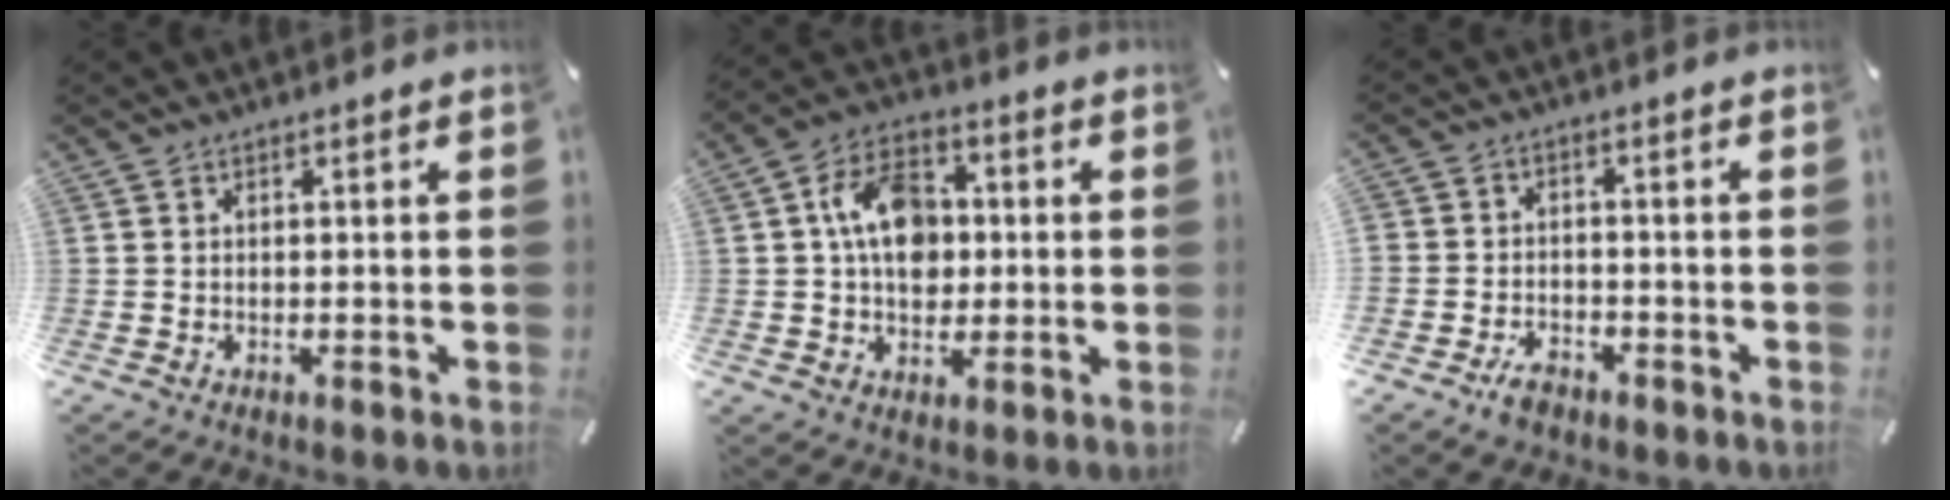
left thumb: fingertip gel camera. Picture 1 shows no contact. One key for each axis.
{"total": 11.4, "fx": 0.9, "fy": 8.7, "fz": 7.3, "tx": -0.132, "ty": 0.016, "tz": 0.019}
{"total": 5.4, "fx": -3.3, "fy": 4.1, "fz": 1.1, "tx": -0.014, "ty": 0.024, "tz": -0.057}